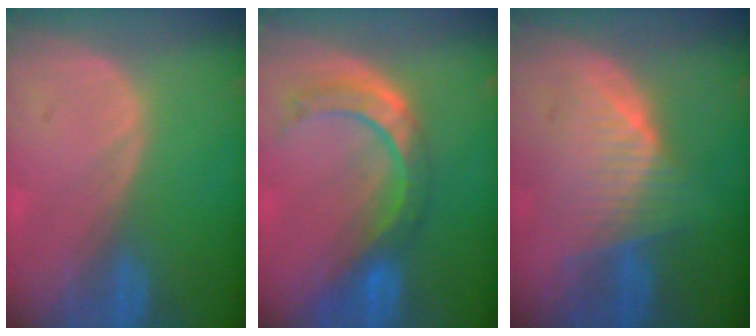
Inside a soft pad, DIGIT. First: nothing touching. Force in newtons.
{"total": 8.6, "press": 7.2, "slide": 4.5}
{"total": 7.0, "press": 6.5, "slide": 2.8}